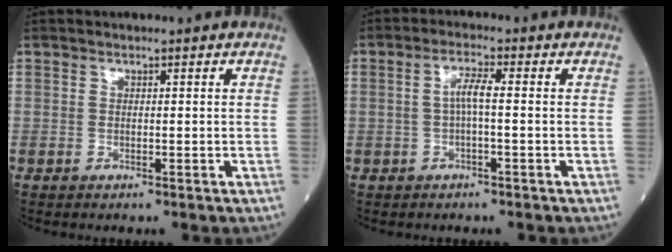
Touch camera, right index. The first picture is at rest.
{"total": 3.2, "force": [0.0, 0.3, 3.2], "torque": [-0.063, 0.009, 0.003]}